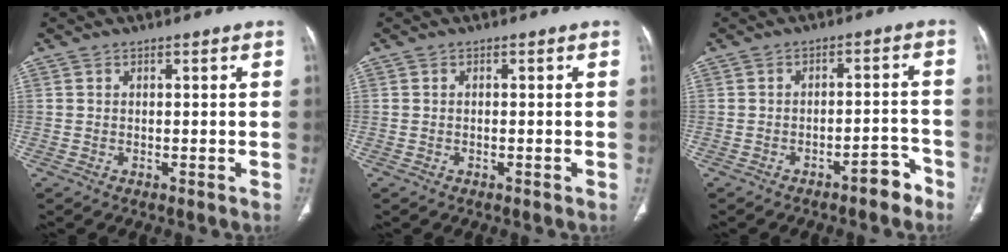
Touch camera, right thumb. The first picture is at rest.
{"total": 0.0}
{"total": 4.6, "force": [-3.5, 1.6, 2.6], "torque": [-0.025, 0.043, -0.045]}